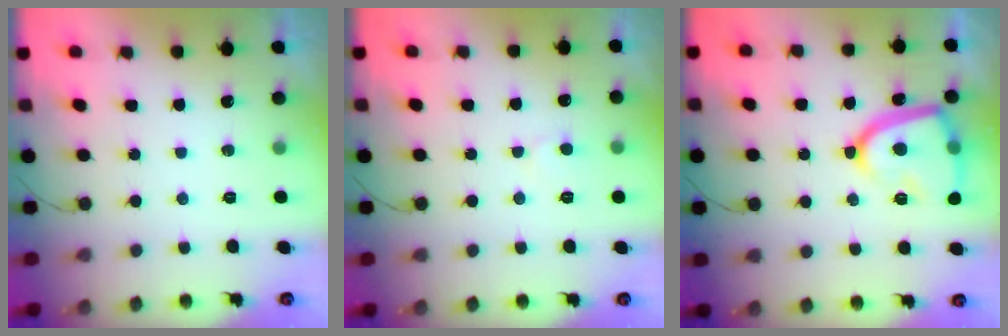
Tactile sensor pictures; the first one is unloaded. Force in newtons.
{"total": 4.3, "press": 4.2, "slide": 0.4}
{"total": 17.7, "press": 17.6, "slide": 1.6}